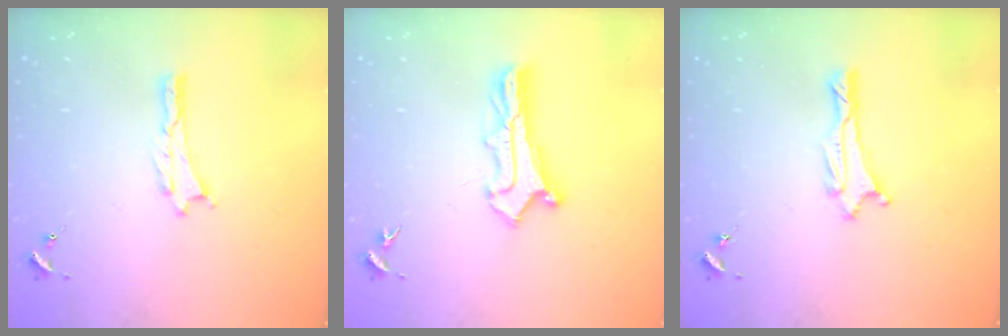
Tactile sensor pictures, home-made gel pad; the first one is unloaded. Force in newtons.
{"total": 2.9, "press": 2.9, "slide": 0.3}
{"total": 1.1, "press": 1.1, "slide": 0.1}